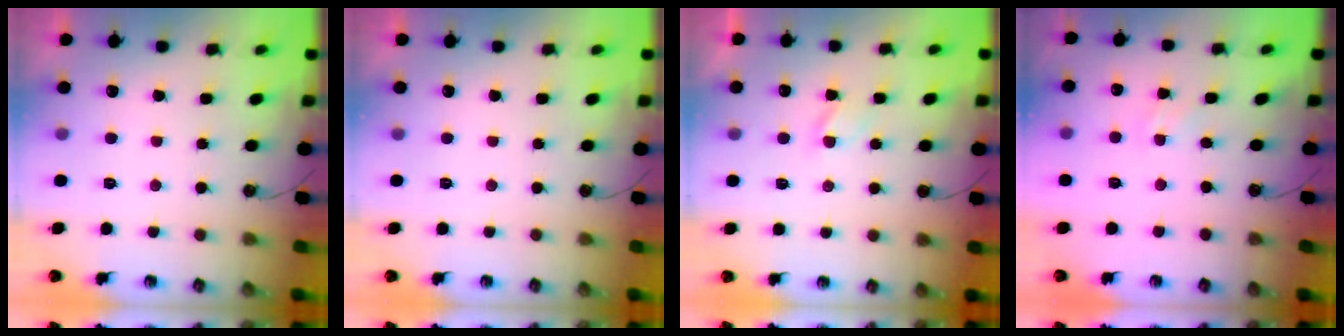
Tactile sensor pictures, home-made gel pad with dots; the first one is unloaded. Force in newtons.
{"total": 0.0}
{"total": 2.9, "press": 2.8, "slide": 0.6}
{"total": 1.0, "press": 1.0, "slide": 0.2}